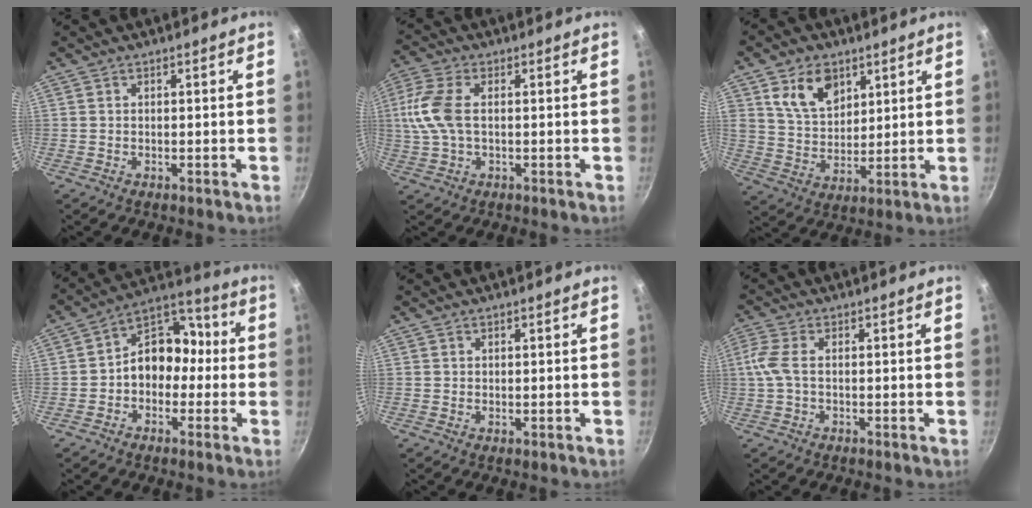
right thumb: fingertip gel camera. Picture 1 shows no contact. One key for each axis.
{"total": 9.2, "fx": 0.6, "fy": 5.0, "fz": 7.7, "tx": -0.170, "ty": 0.014, "tz": 0.005}
{"total": 10.9, "fx": 5.2, "fy": 7.4, "fz": 6.1, "tx": -0.081, "ty": -0.025, "tz": 0.099}
{"total": 14.3, "fx": -1.5, "fy": 11.9, "fz": 7.8, "tx": -0.057, "ty": 0.061, "tz": -0.040}
{"total": 0.0}
{"total": 4.5, "fx": -0.2, "fy": 2.1, "fz": 4.0, "tx": -0.107, "ty": 0.012, "tz": -0.011}